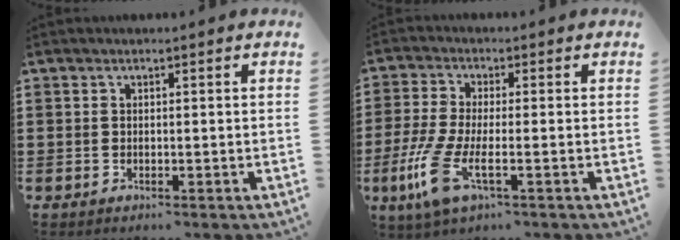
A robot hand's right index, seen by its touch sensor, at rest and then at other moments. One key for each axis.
{"total": 7.4, "fx": -2.6, "fy": 2.2, "fz": 6.6, "tx": -0.167, "ty": -0.024, "tz": -0.053}